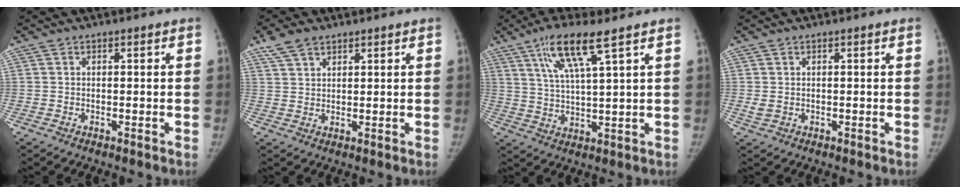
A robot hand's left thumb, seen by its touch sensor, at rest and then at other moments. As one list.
[{"total": 4.9, "force": [3.5, 2.5, 2.4], "torque": [-0.039, -0.003, 0.074]}, {"total": 9.8, "force": [5.5, 1.0, 8.1], "torque": [-0.158, -0.020, 0.109]}, {"total": 1.3, "force": [0.1, 0.9, 0.9], "torque": [-0.021, 0.001, 0.004]}]